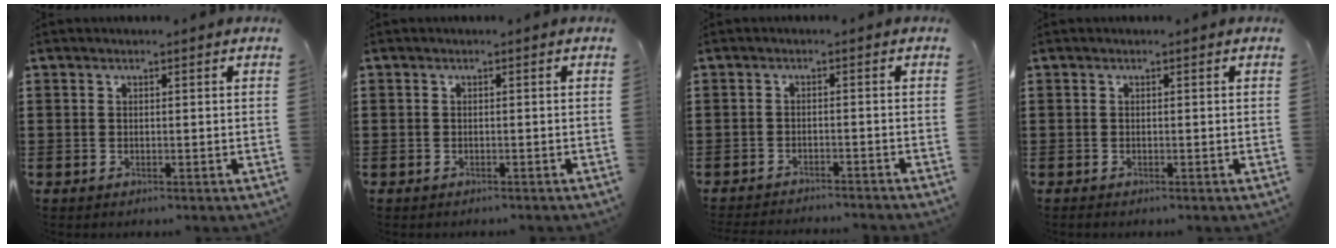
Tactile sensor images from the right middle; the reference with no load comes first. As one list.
[{"total": 0.6, "force": [-0.4, 0.4, -0.1], "torque": [0.002, 0.004, -0.011]}, {"total": 2.1, "force": [-2.1, -0.1, 0.1], "torque": [-0.003, 0.002, -0.045]}, {"total": 0.0}]